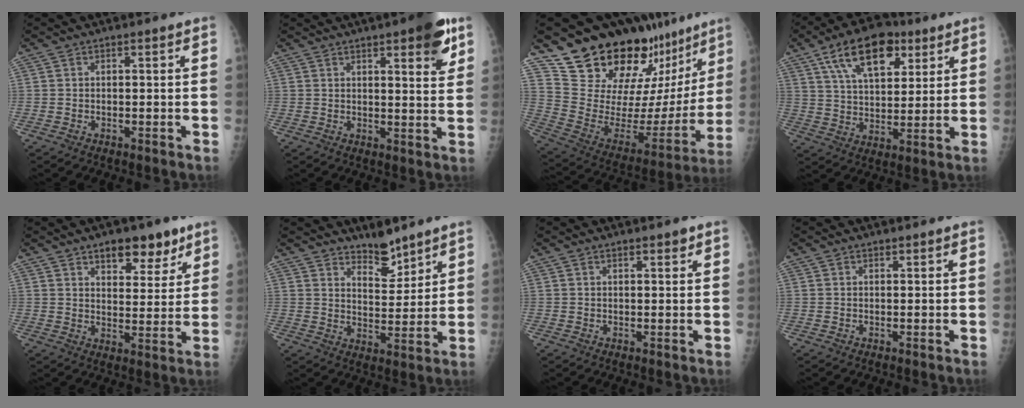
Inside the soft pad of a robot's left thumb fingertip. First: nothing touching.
{"total": 9.1, "force": [5.1, 2.4, 7.2], "torque": [-0.076, -0.022, 0.060]}
{"total": 27.9, "force": [21.6, 12.1, 13.0], "torque": [-0.161, -0.109, 0.329]}
{"total": 15.6, "force": [8.0, 8.3, 10.5], "torque": [-0.142, -0.019, 0.135]}
{"total": 10.1, "force": [6.5, 5.0, 5.9], "torque": [-0.052, -0.035, 0.097]}
{"total": 6.9, "force": [5.8, 2.5, 2.8], "torque": [-0.023, -0.051, 0.101]}
{"total": 1.7, "force": [1.2, 0.6, 1.0], "torque": [-0.008, -0.006, 0.016]}
{"total": 0.6, "force": [0.5, 0.3, 0.0], "torque": [0.003, -0.004, 0.006]}